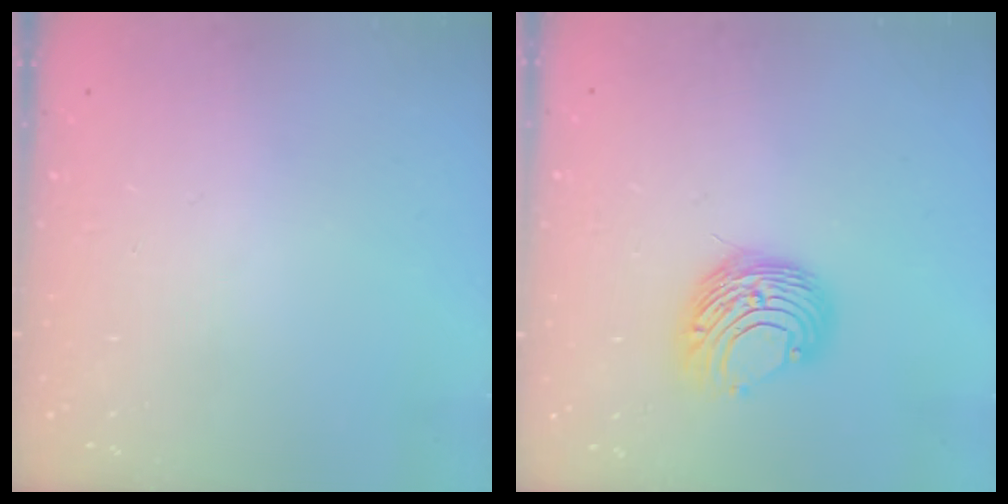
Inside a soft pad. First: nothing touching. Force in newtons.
{"total": 9.7, "press": 9.7, "slide": 1.0}